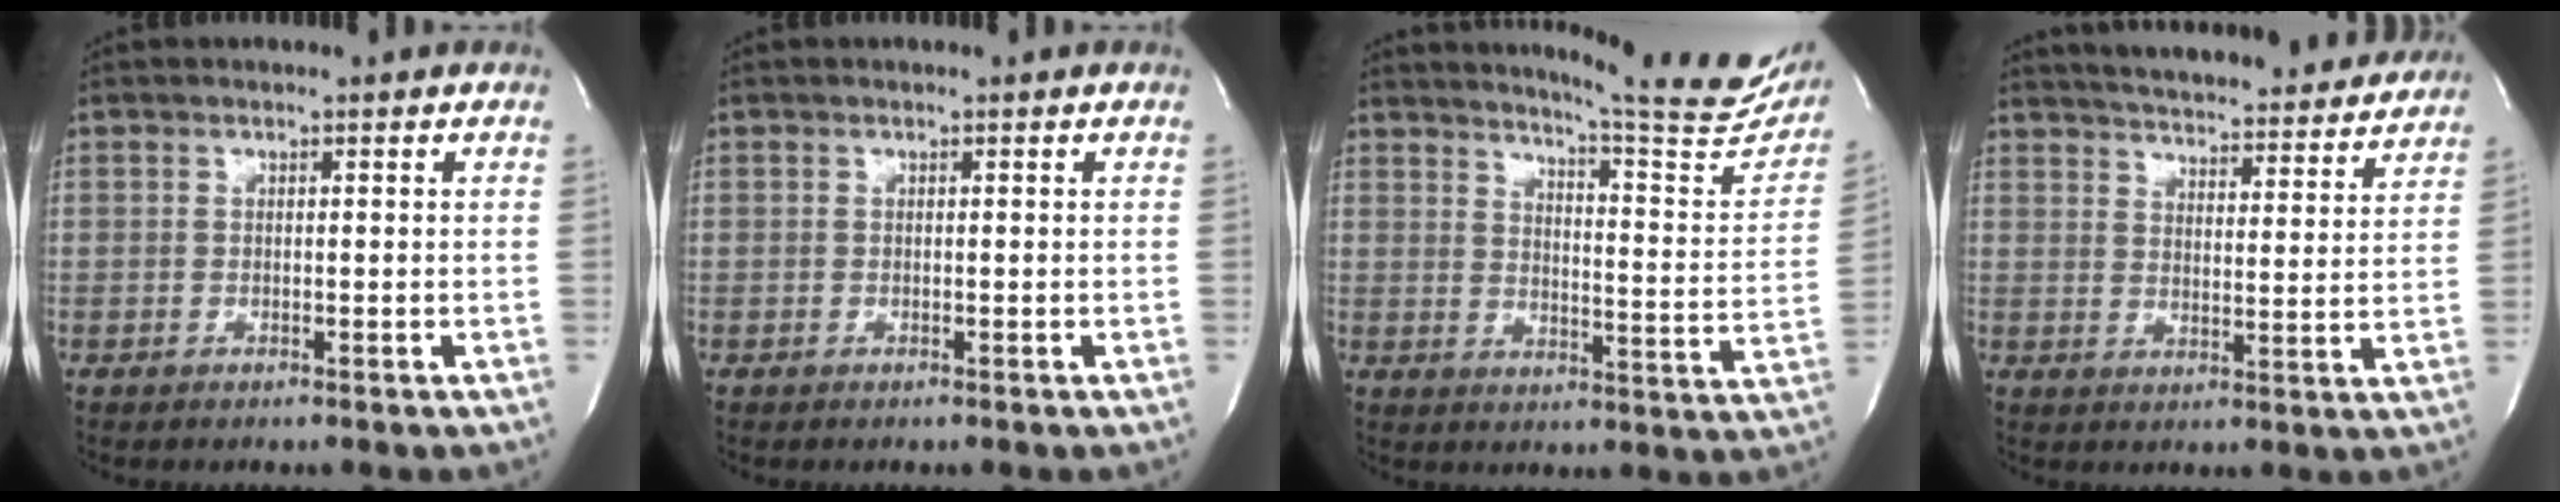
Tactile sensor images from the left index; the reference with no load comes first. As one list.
[{"total": 0.0}, {"total": 19.2, "force": [17.6, 0.9, 7.5], "torque": [-0.104, -0.093, 0.206]}, {"total": 22.8, "force": [21.2, 3.6, 7.3], "torque": [-0.112, -0.022, 0.271]}]